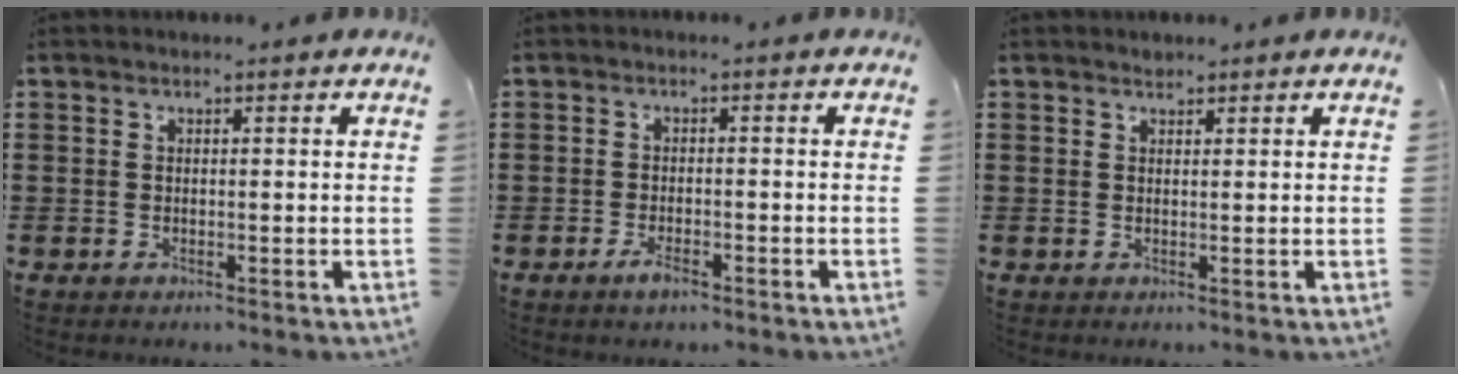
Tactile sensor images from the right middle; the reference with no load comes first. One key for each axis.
{"total": 2.3, "fx": -1.5, "fy": 0.7, "fz": 1.6, "tx": -0.036, "ty": -0.003, "tz": -0.029}
{"total": 0.9, "fx": 0.8, "fy": 0.3, "fz": -0.1, "tx": 0.000, "ty": 0.000, "tz": 0.016}